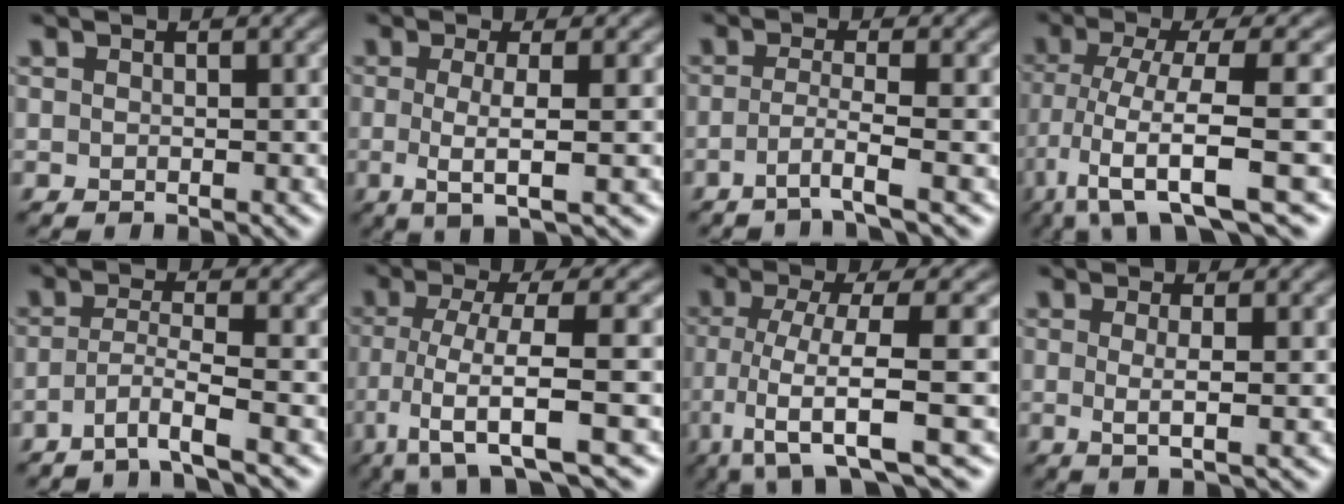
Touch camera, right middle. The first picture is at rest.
{"total": 4.0, "force": [-0.3, 0.8, 3.9], "torque": [-0.070, -0.006, -0.007]}
{"total": 2.5, "force": [-1.3, 0.1, 2.1], "torque": [-0.037, -0.001, -0.040]}
{"total": 9.3, "force": [-4.0, 2.2, 8.1], "torque": [-0.136, 0.005, -0.076]}
{"total": 2.8, "force": [-1.6, 0.2, 2.3], "torque": [-0.043, 0.002, -0.044]}
{"total": 6.9, "force": [-2.3, 1.3, 6.4], "torque": [-0.101, 0.005, -0.046]}
{"total": 7.8, "force": [-2.2, 1.6, 7.2], "torque": [-0.115, 0.002, -0.047]}
{"total": 2.3, "force": [0.2, 0.5, 2.2], "torque": [-0.041, -0.003, 0.001]}